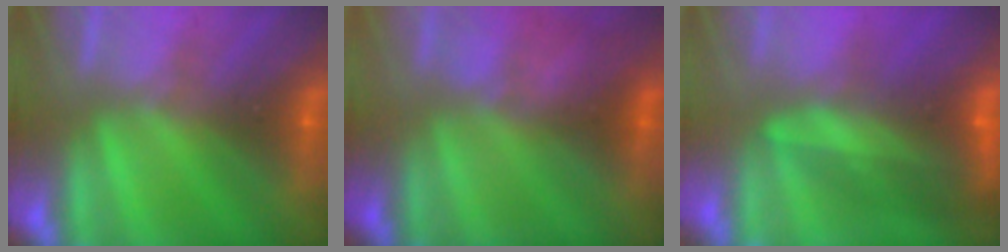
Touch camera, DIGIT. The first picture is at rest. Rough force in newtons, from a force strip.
{"total": 5.3}
{"total": 6.9}